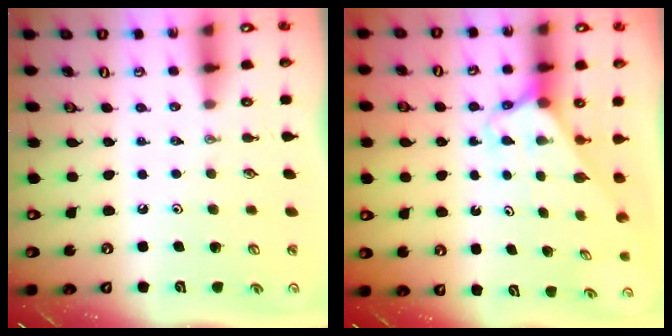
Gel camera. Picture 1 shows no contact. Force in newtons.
{"total": 2.5, "press": 2.5, "slide": 0.2}